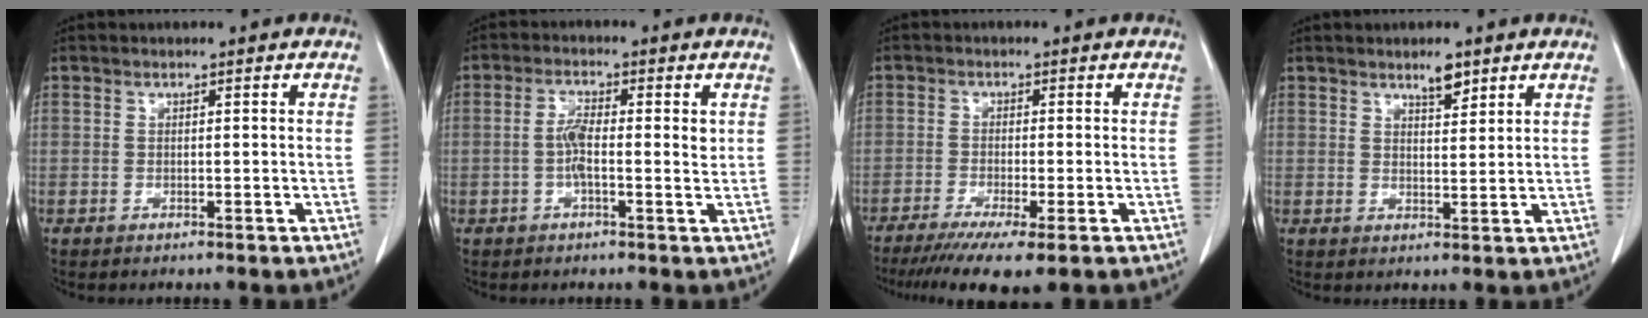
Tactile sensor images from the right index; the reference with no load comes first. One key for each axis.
{"total": 4.4, "fx": 0.1, "fy": 1.0, "fz": 4.2, "tx": -0.081, "ty": 0.006, "tz": -0.004}
{"total": 9.1, "fx": -6.4, "fy": 0.6, "fz": 6.5, "tx": -0.099, "ty": -0.023, "tz": -0.099}
{"total": 3.0, "fx": 2.3, "fy": 0.7, "fz": 1.8, "tx": -0.032, "ty": -0.002, "tz": 0.039}